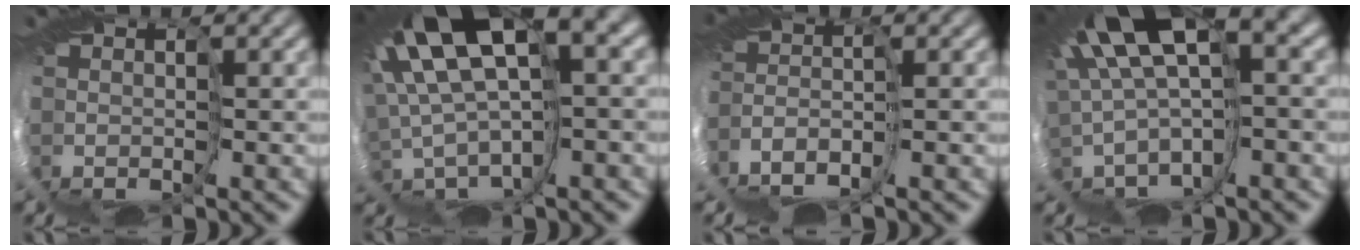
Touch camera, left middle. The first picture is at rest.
{"total": 10.4, "force": [4.2, 2.4, 9.2], "torque": [-0.234, 0.013, 0.098]}
{"total": 4.4, "force": [-4.1, -1.2, 1.0], "torque": [-0.065, -0.002, -0.075]}
{"total": 8.1, "force": [2.9, 1.6, 7.4], "torque": [-0.180, 0.010, 0.076]}